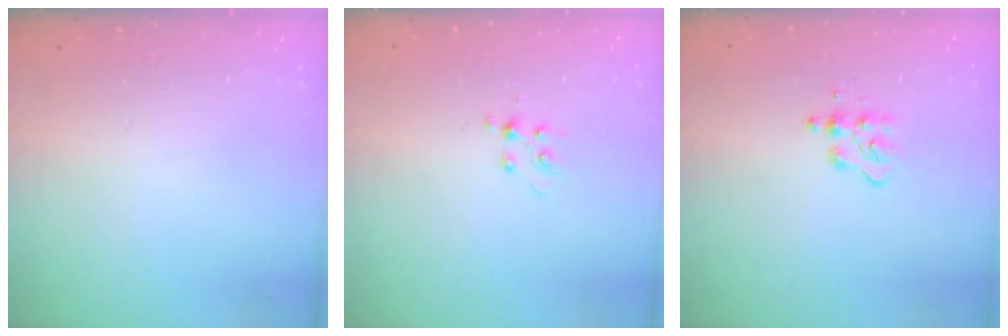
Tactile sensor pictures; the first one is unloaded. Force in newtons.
{"total": 4.5, "press": 4.2, "slide": 1.4}
{"total": 4.4, "press": 4.4, "slide": 0.5}